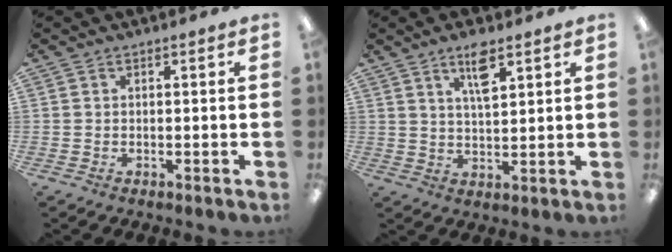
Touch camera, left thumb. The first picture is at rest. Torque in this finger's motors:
{"motor_torque": [0.05, 0.15, -0.03, -0.35, 0.05]}